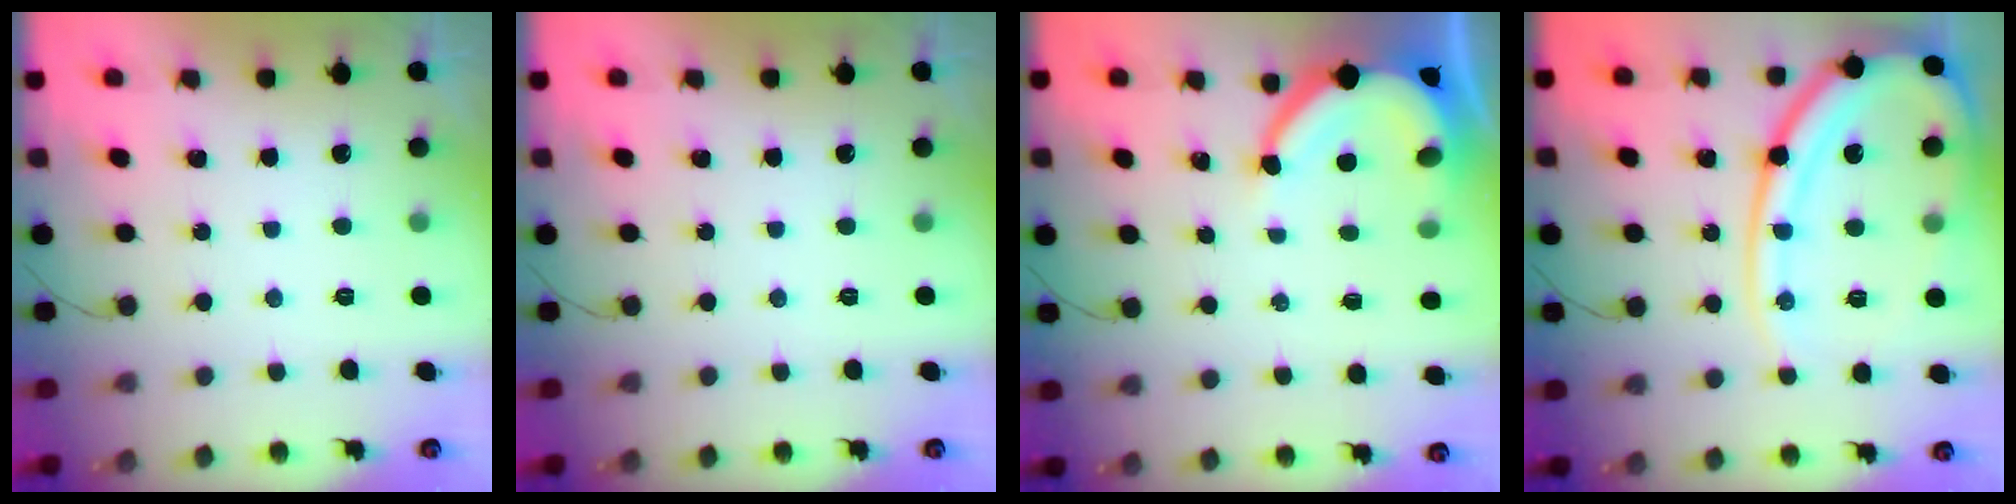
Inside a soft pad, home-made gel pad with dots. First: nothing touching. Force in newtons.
{"total": 0.0}
{"total": 8.3, "press": 8.2, "slide": 0.9}
{"total": 19.8, "press": 19.7, "slide": 2.4}